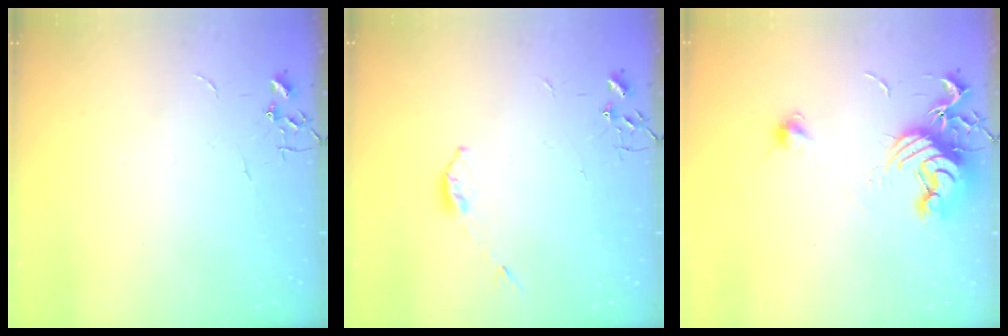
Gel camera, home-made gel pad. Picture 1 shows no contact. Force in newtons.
{"total": 3.3, "press": 3.3, "slide": 0.6}
{"total": 13.2, "press": 13.2, "slide": 0.5}